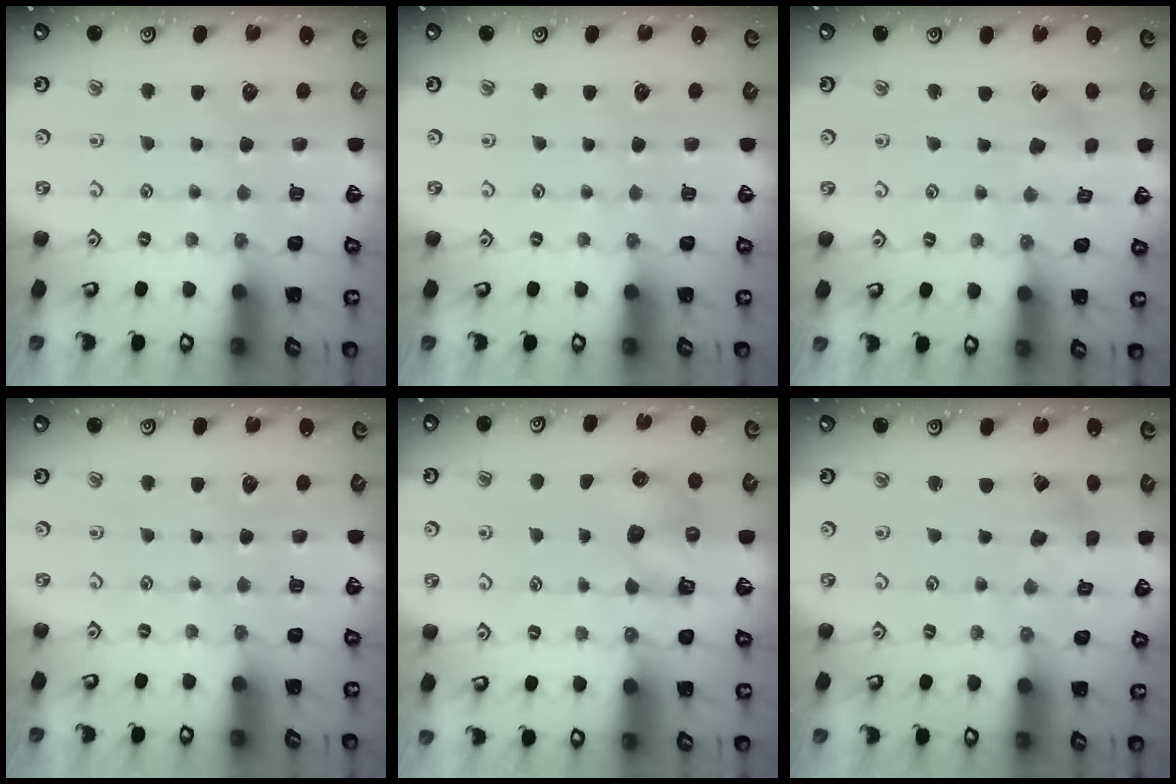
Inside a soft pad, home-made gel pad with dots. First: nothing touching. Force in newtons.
{"total": 0.0}
{"total": 2.1, "press": 2.1, "slide": 0.0}
{"total": 0.0}
{"total": 5.8, "press": 5.8, "slide": 0.2}
{"total": 1.1, "press": 1.0, "slide": 0.4}